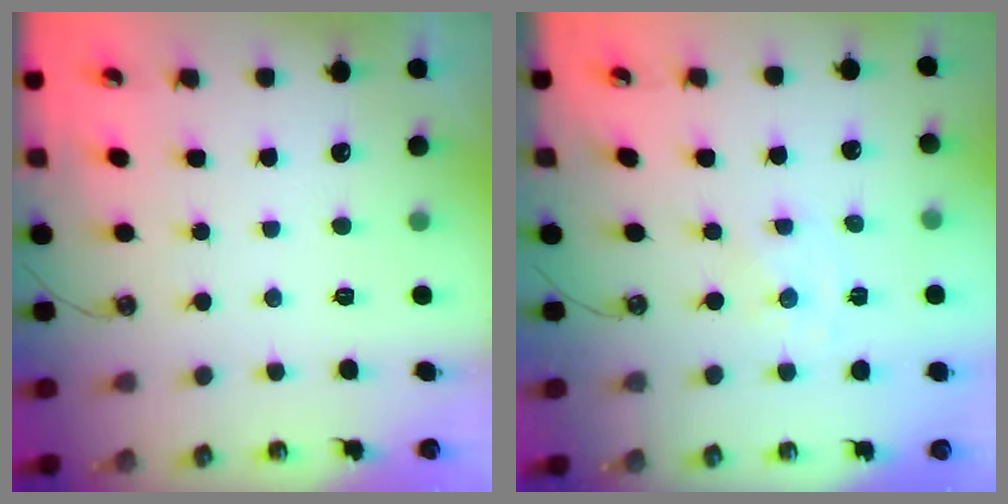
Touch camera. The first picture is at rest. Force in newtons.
{"total": 0.0}